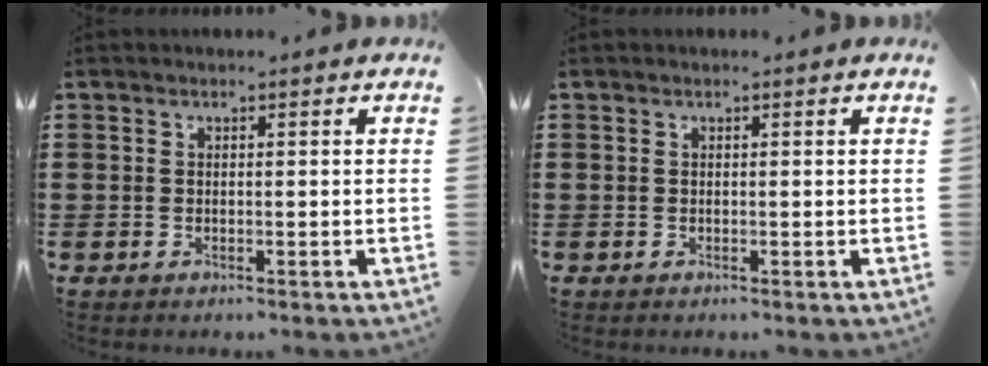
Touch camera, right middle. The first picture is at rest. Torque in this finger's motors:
{"motor_torque": [-0.06, -0.07, 0.00, 0.00]}